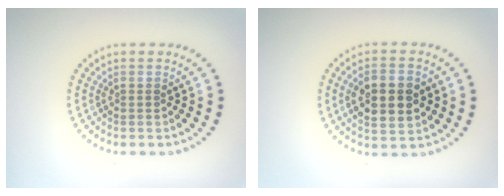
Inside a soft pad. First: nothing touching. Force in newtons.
{"total": 5.5, "press": 5.5, "slide": 0.4}